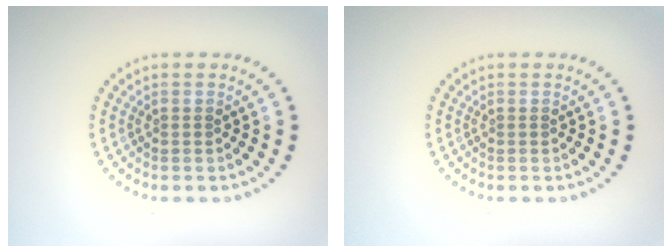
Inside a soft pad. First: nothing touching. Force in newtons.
{"total": 0.0}